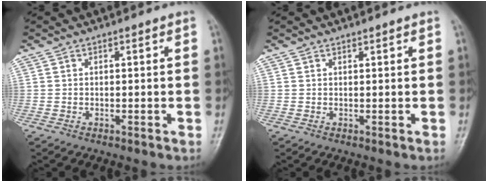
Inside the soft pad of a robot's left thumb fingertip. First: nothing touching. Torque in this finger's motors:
{"motor_torque": [-0.22, 0.04, -0.31, 0.08, 0.02]}